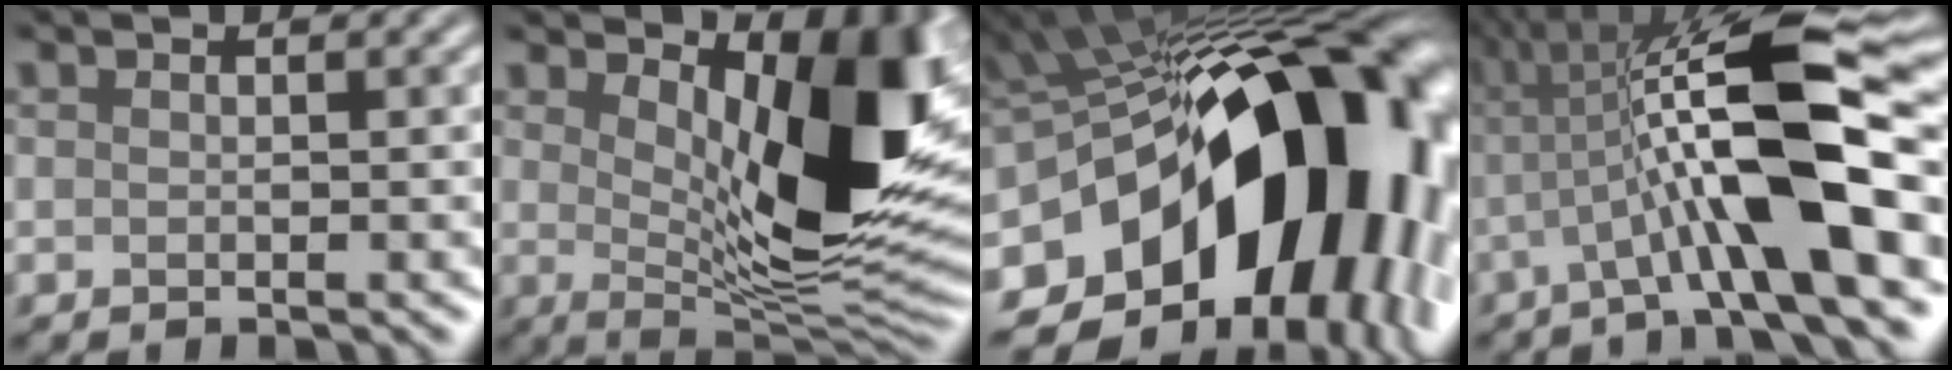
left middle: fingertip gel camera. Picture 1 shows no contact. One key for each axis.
{"total": 12.4, "fx": 3.1, "fy": 3.8, "fz": 11.3, "tx": -0.156, "ty": -0.017, "tz": 0.087}
{"total": 17.8, "fx": -4.4, "fy": 11.2, "fz": 13.2, "tx": -0.217, "ty": -0.019, "tz": -0.031}
{"total": 10.8, "fx": -1.8, "fy": 1.8, "fz": 10.5, "tx": -0.191, "ty": 0.013, "tz": -0.009}